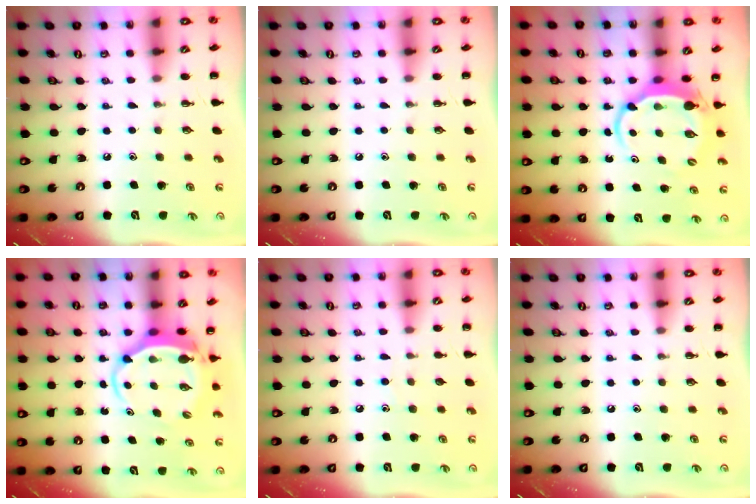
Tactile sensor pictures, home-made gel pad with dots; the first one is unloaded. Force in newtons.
{"total": 0.0}
{"total": 5.6, "press": 5.5, "slide": 1.0}
{"total": 6.3, "press": 6.2, "slide": 1.4}
{"total": 2.5, "press": 2.3, "slide": 1.0}
{"total": 0.0}